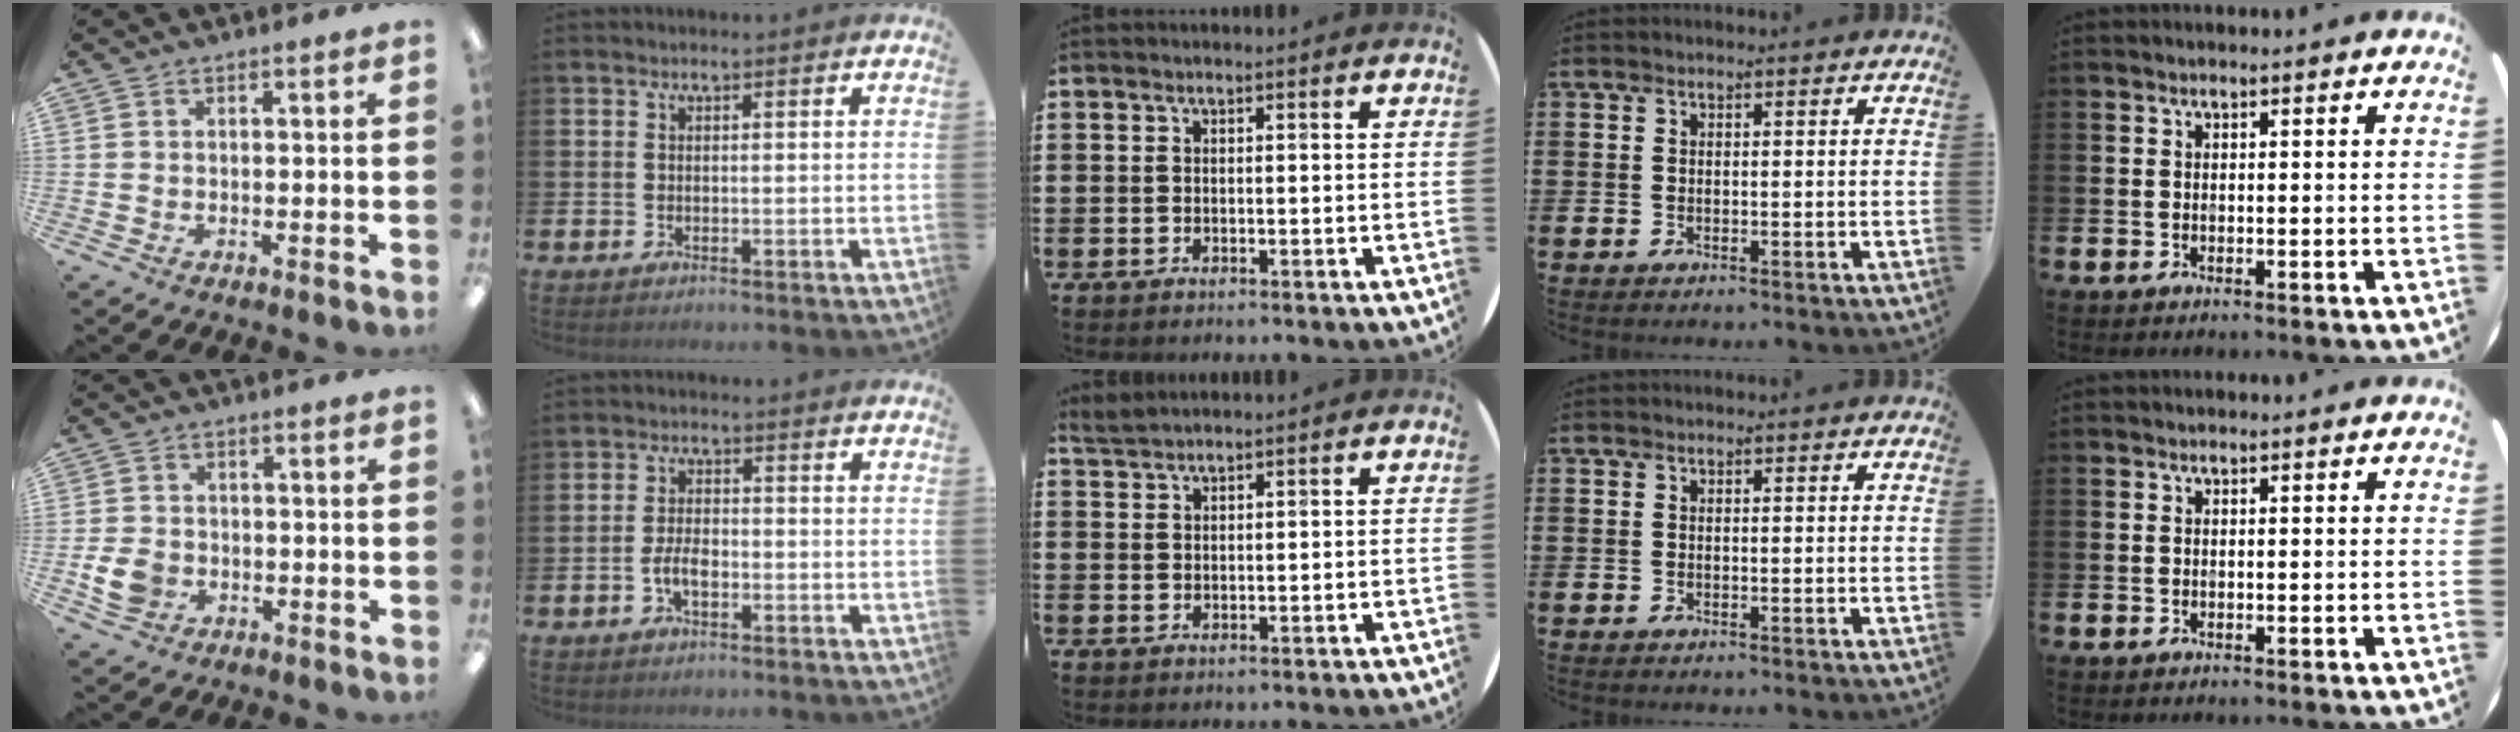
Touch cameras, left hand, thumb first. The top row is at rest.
{"thumb": {"total": 5.6, "force": [-1.7, 4.4, 3.0], "torque": [-0.067, 0.006, -0.031]}, "index": {"total": 3.3, "force": [-1.0, 1.6, 2.7], "torque": [-0.051, 0.001, -0.023]}, "middle": {"total": 1.8, "force": [1.8, -0.1, 0.1], "torque": [-0.005, 0.001, 0.035]}}